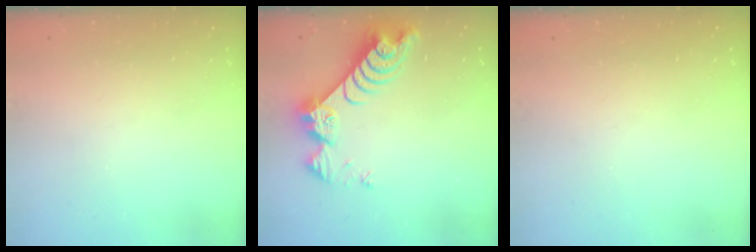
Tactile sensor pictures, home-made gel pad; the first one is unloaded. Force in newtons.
{"total": 9.4, "press": 9.4, "slide": 0.9}
{"total": 0.0}